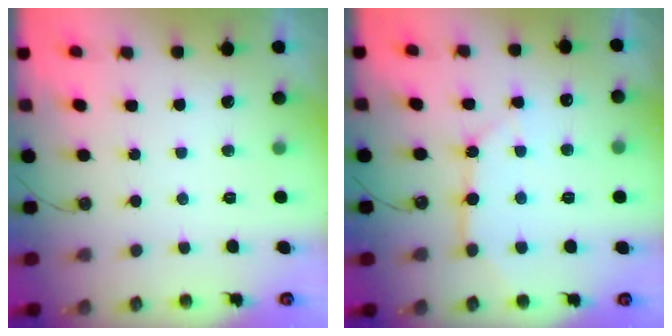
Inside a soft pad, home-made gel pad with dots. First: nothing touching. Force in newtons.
{"total": 9.2, "press": 9.1, "slide": 0.9}